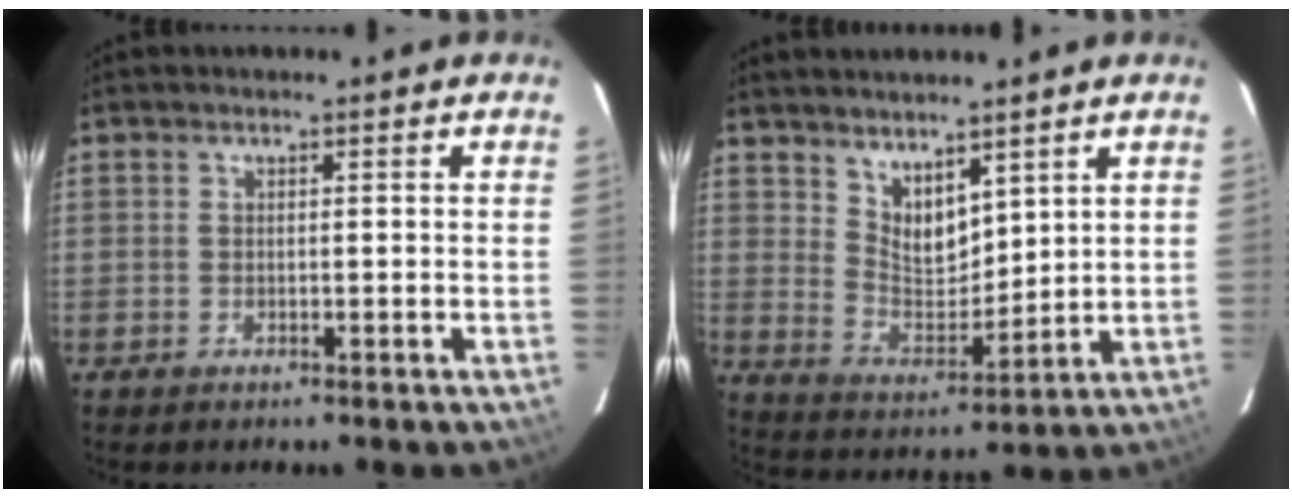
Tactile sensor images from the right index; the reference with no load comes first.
{"total": 7.7, "force": [5.5, 3.7, 3.9], "torque": [-0.060, -0.004, 0.113]}